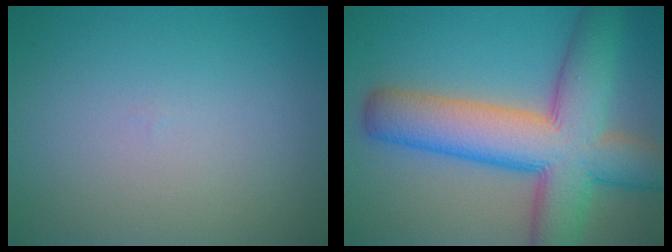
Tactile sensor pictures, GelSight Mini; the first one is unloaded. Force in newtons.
{"total": 11.8, "press": 11.8, "slide": 0.4}